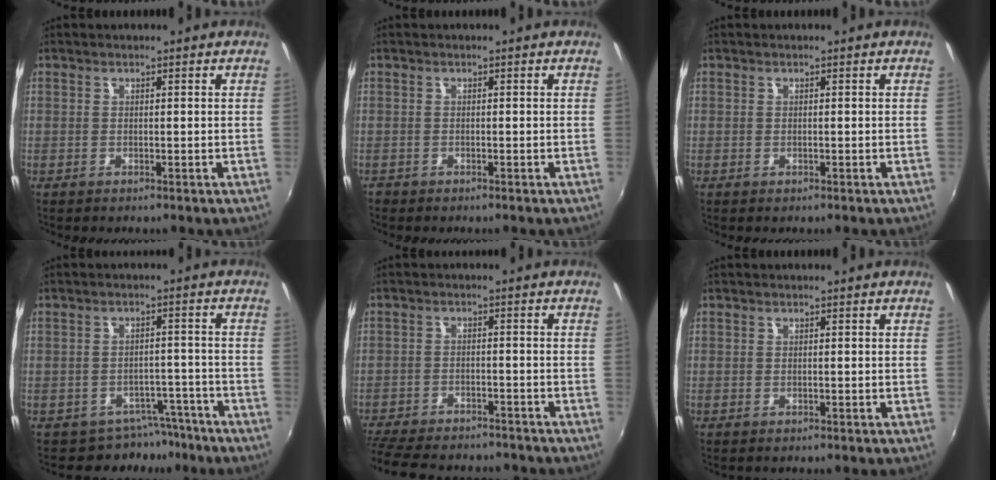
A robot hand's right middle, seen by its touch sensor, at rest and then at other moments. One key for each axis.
{"total": 0.9, "fx": -0.7, "fy": 0.5, "fz": 0.0, "tx": -0.004, "ty": -0.001, "tz": -0.015}
{"total": 0.0}
{"total": 6.6, "fx": -5.4, "fy": 3.7, "fz": 0.8, "tx": -0.018, "ty": 0.013, "tz": -0.066}
{"total": 16.7, "fx": -14.2, "fy": 5.0, "fz": 7.0, "tx": -0.160, "ty": -0.028, "tz": -0.212}
{"total": 0.0}